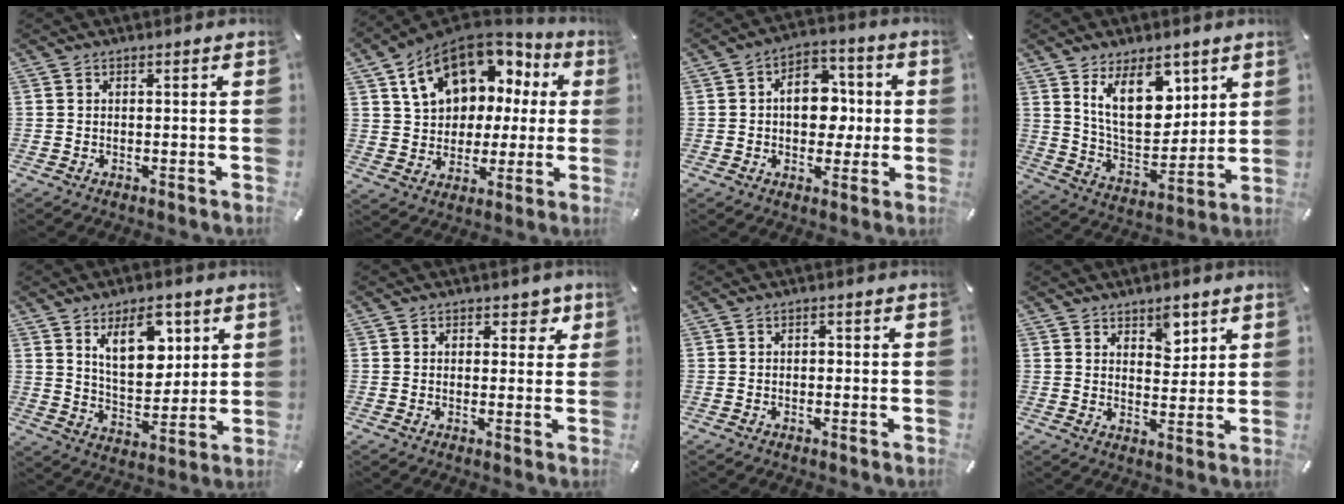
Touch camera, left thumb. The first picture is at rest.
{"total": 16.5, "force": [7.5, 11.9, 8.5], "torque": [-0.152, -0.030, 0.142]}
{"total": 11.4, "force": [0.0, 8.4, 7.8], "torque": [-0.105, 0.010, -0.002]}
{"total": 15.6, "force": [8.0, 8.9, 9.9], "torque": [-0.162, -0.032, 0.145]}
{"total": 12.7, "force": [6.5, 7.3, 8.1], "torque": [-0.115, -0.020, 0.113]}
{"total": 3.9, "force": [1.8, 2.7, 2.1], "torque": [0.003, -0.009, 0.021]}
{"total": 0.8, "force": [-0.2, 0.6, 0.4], "torque": [-0.008, 0.003, -0.005]}
{"total": 5.4, "force": [3.8, 3.3, 1.9], "torque": [-0.001, -0.024, 0.061]}